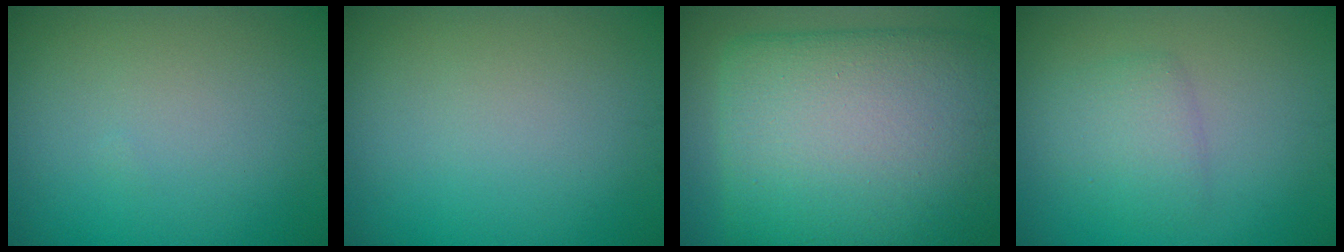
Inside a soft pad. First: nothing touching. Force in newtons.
{"total": 0.0}
{"total": 16.5, "press": 16.5, "slide": 0.4}
{"total": 2.4, "press": 2.4, "slide": 0.1}